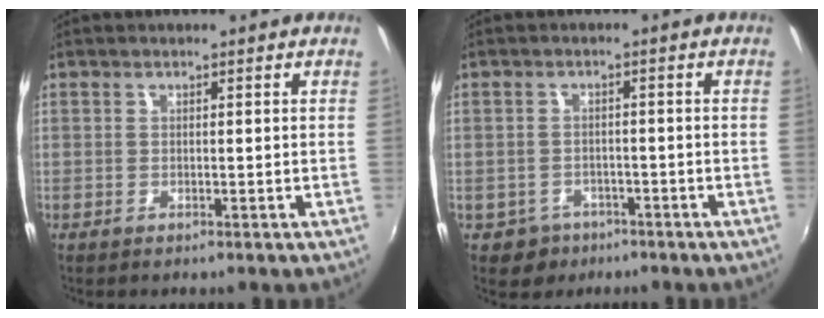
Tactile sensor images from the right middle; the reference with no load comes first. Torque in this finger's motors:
{"motor_torque": [0.13, -0.14, -0.01, -0.01]}